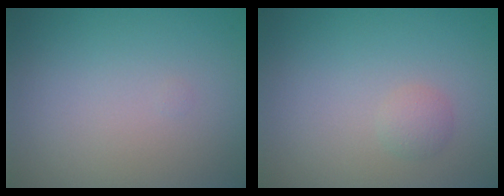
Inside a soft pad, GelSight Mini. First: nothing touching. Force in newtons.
{"total": 1.1, "press": 1.1, "slide": 0.0}